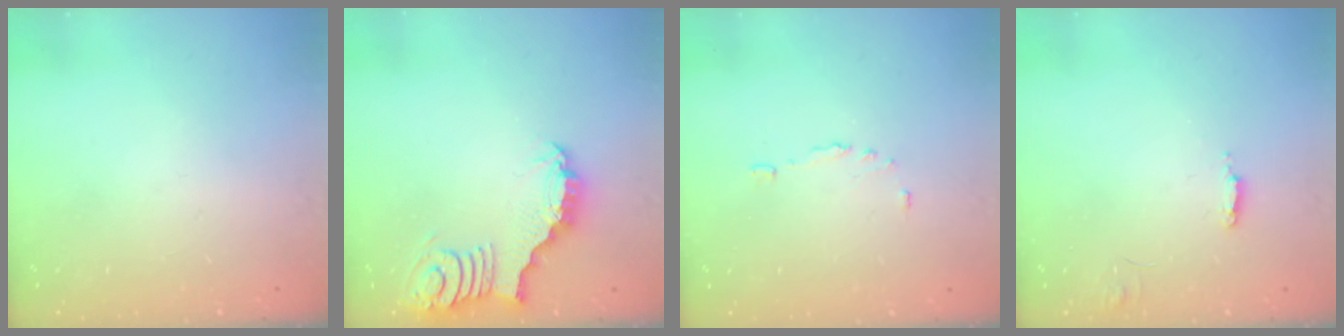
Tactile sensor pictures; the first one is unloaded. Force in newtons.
{"total": 2.4, "press": 2.4, "slide": 0.3}
{"total": 2.9, "press": 2.9, "slide": 0.5}
{"total": 3.8, "press": 3.8, "slide": 0.3}